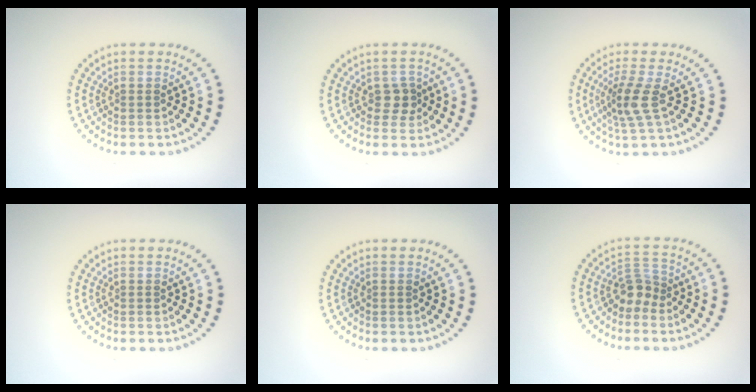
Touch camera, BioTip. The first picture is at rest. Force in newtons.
{"total": 1.6, "press": 1.4, "slide": 0.7}
{"total": 2.9, "press": 2.2, "slide": 1.9}
{"total": 0.0}
{"total": 0.0}
{"total": 2.2, "press": 1.7, "slide": 1.4}